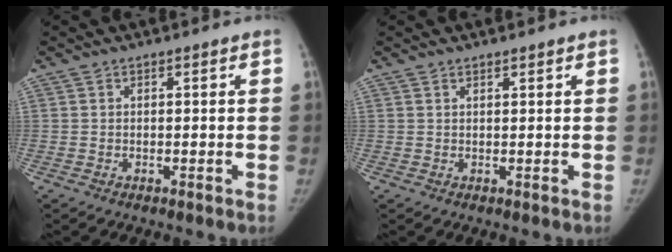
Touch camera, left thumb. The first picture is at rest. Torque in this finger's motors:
{"motor_torque": [-0.30, -0.15, -0.06, 0.17, -0.06]}